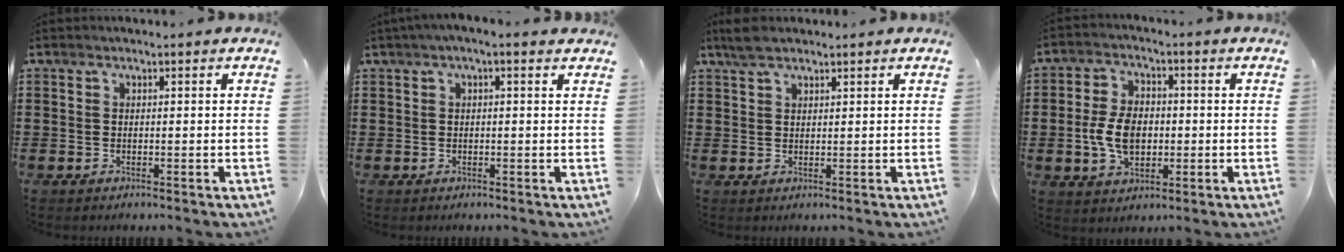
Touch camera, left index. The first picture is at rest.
{"total": 1.4, "force": [0.2, 0.2, 1.3], "torque": [-0.025, 0.000, 0.004]}
{"total": 3.2, "force": [2.4, 1.2, 1.7], "torque": [-0.039, 0.007, 0.044]}
{"total": 7.4, "force": [-0.9, 4.8, 5.5], "torque": [-0.121, 0.000, -0.024]}